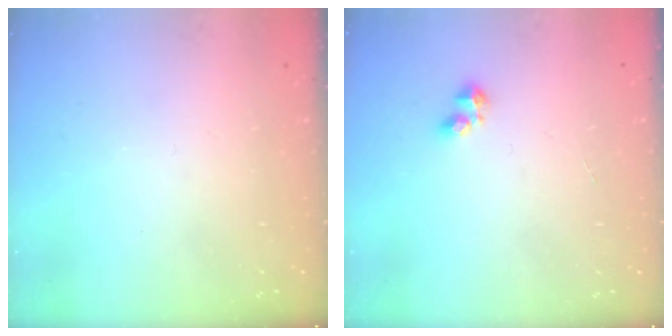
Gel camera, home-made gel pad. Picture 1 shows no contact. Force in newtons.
{"total": 3.1, "press": 3.0, "slide": 1.0}